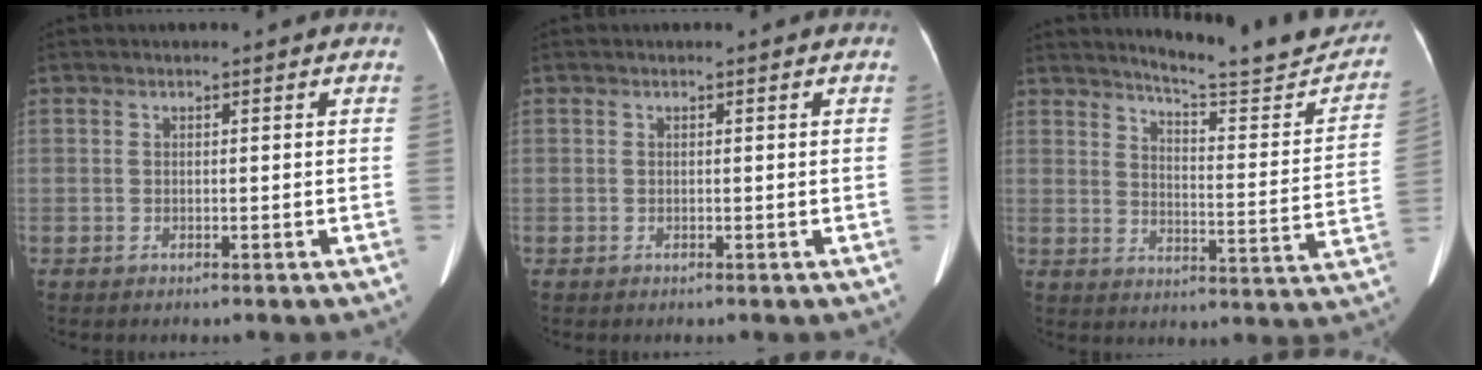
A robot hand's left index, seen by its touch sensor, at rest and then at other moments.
{"total": 0.0}
{"total": 16.8, "force": [15.7, 1.4, 5.8], "torque": [-0.071, -0.060, 0.193]}